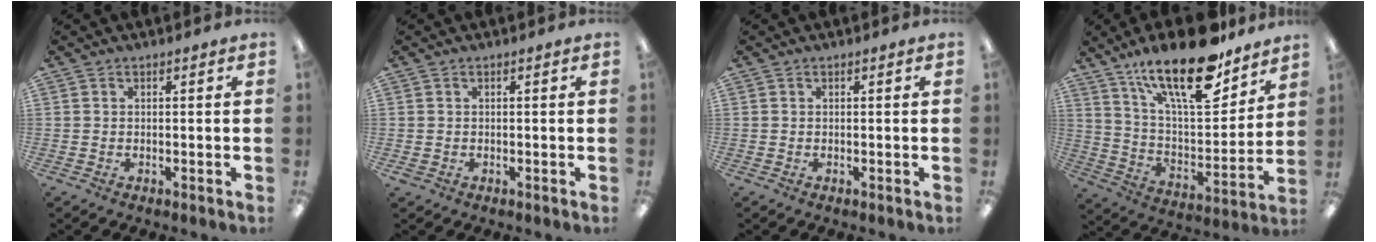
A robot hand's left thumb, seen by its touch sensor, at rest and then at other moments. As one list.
[{"total": 0.8, "force": [0.1, 0.7, 0.4], "torque": [-0.009, 0.004, 0.002]}, {"total": 0.0}, {"total": 23.7, "force": [16.0, 8.7, 15.1], "torque": [-0.246, -0.100, 0.273]}]